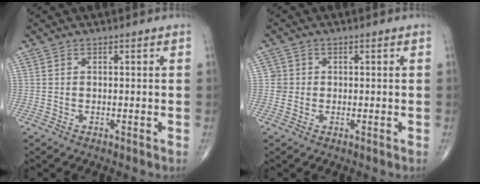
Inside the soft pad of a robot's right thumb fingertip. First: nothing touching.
{"total": 2.0, "force": [0.1, 2.0, 0.0], "torque": [0.016, 0.006, -0.002]}